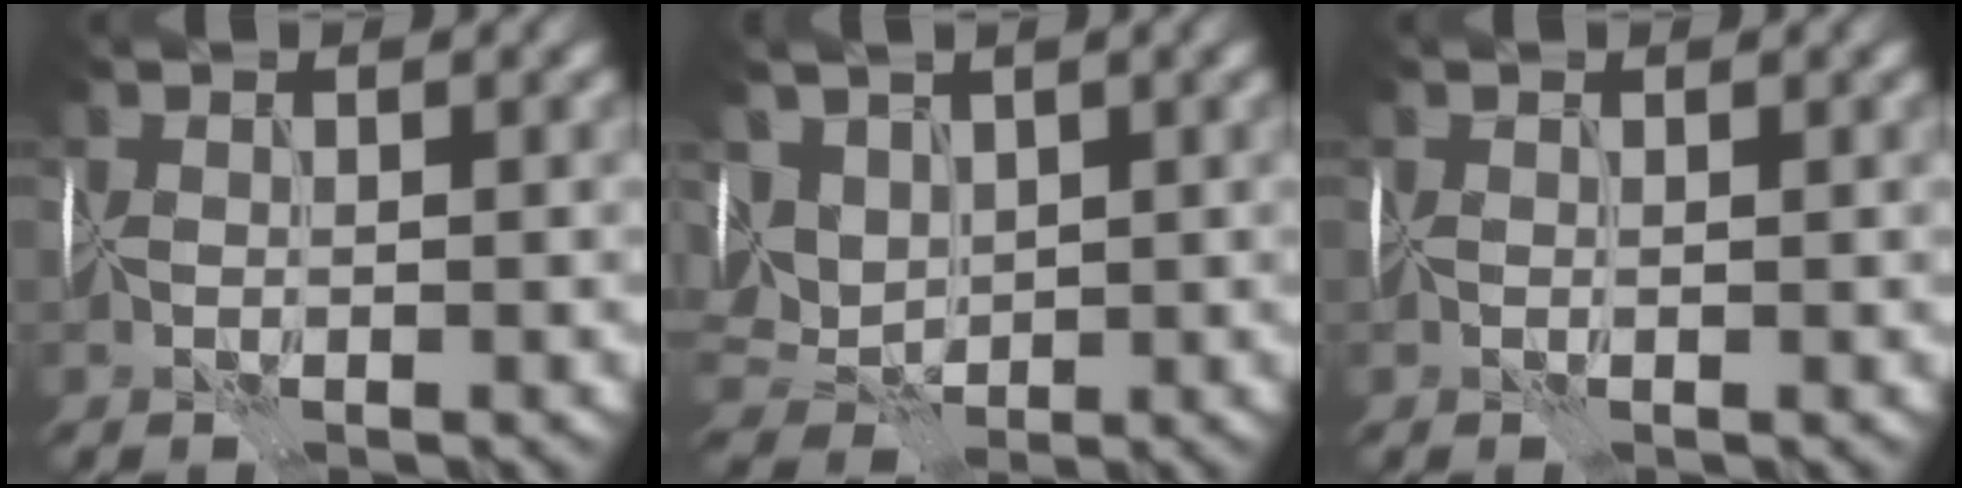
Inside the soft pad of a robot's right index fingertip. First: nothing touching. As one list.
[{"total": 4.1, "force": [1.9, 3.3, 1.7], "torque": [-0.052, 0.009, 0.047]}, {"total": 0.6, "force": [0.4, 0.1, 0.5], "torque": [-0.004, 0.003, 0.004]}]